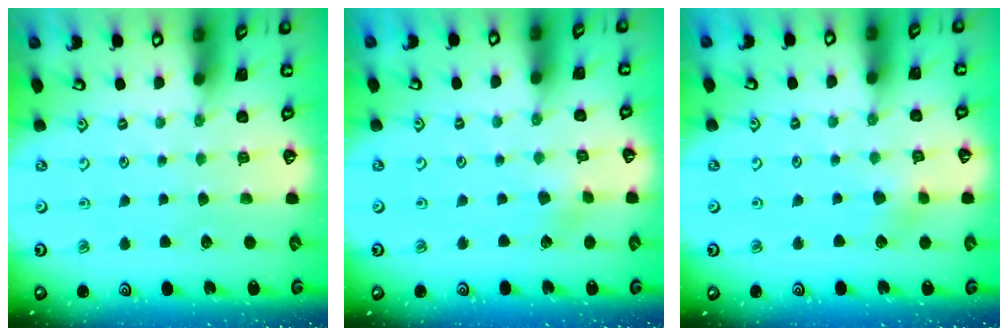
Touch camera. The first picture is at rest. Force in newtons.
{"total": 2.2, "press": 2.2, "slide": 0.1}
{"total": 5.8, "press": 5.7, "slide": 0.7}